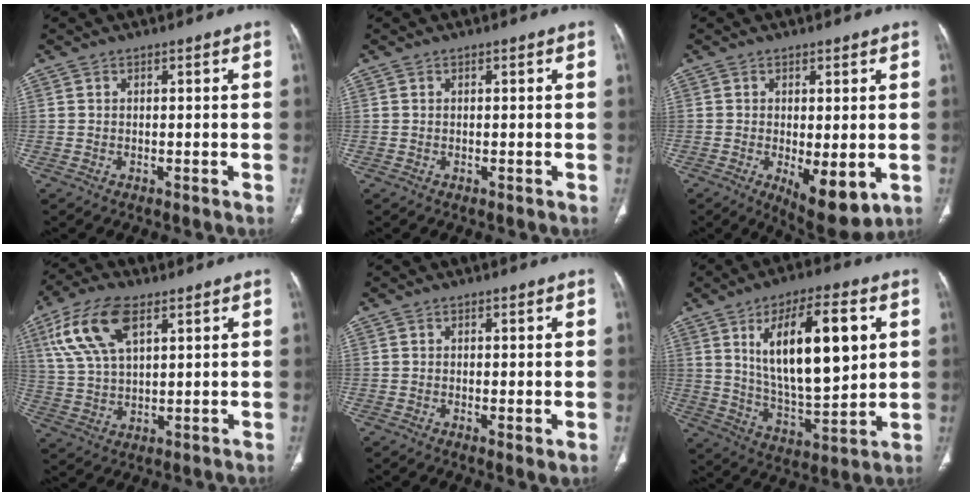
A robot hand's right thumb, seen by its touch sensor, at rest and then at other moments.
{"total": 0.0}
{"total": 8.9, "force": [-2.0, 3.6, 7.9], "torque": [-0.113, -0.024, -0.020]}
{"total": 13.3, "force": [6.1, 6.4, 9.9], "torque": [-0.201, -0.004, 0.118]}
{"total": 2.0, "force": [-0.3, 0.6, 1.9], "torque": [-0.035, -0.009, -0.005]}
{"total": 20.4, "force": [5.9, 7.9, 17.9], "torque": [-0.277, -0.022, 0.106]}